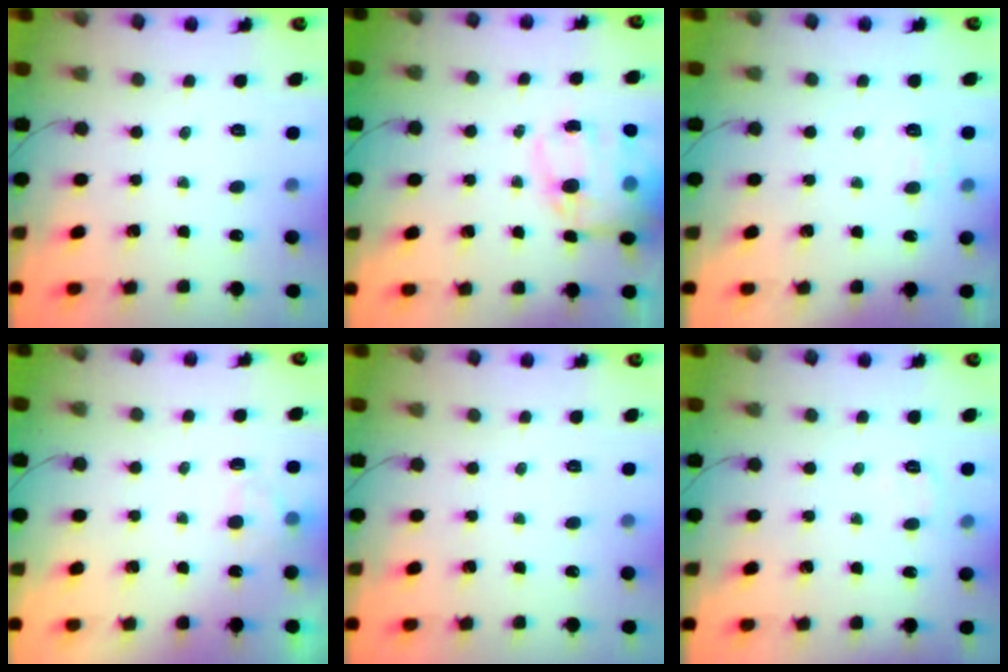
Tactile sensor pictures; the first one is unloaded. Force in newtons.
{"total": 14.8, "press": 14.4, "slide": 3.4}
{"total": 3.6, "press": 3.3, "slide": 1.3}
{"total": 2.0, "press": 1.5, "slide": 1.3}
{"total": 0.0}
{"total": 5.9, "press": 5.7, "slide": 1.3}